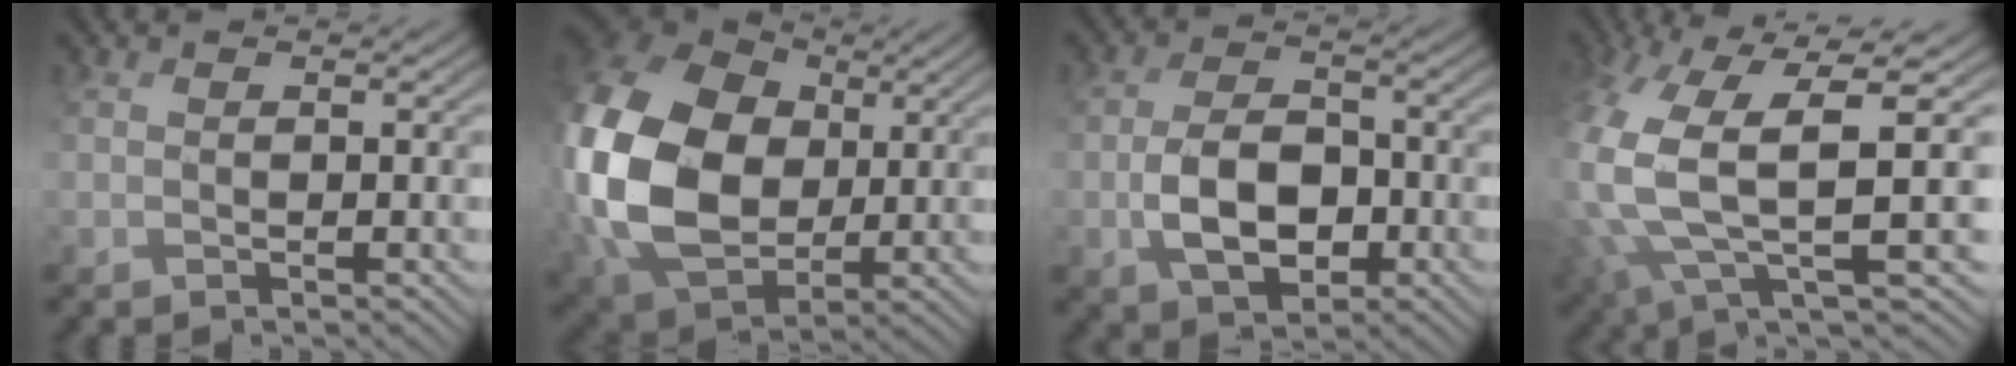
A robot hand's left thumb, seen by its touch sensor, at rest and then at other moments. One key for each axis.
{"total": 19.9, "fx": 1.3, "fy": 15.0, "fz": 13.0, "tx": -0.372, "ty": -0.020, "tz": 0.041}
{"total": 6.6, "fx": -2.1, "fy": 4.2, "fz": 4.6, "tx": -0.092, "ty": -0.003, "tz": -0.040}
{"total": 11.4, "fx": -0.3, "fy": 5.1, "fz": 10.2, "tx": -0.280, "ty": -0.034, "tz": 0.022}